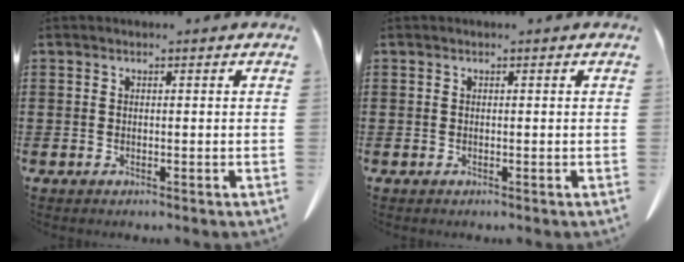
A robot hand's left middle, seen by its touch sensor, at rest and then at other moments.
{"total": 0.0}